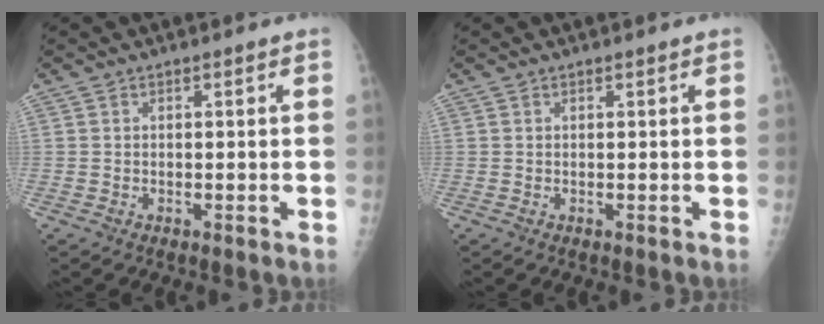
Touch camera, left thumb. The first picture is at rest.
{"total": 0.0}